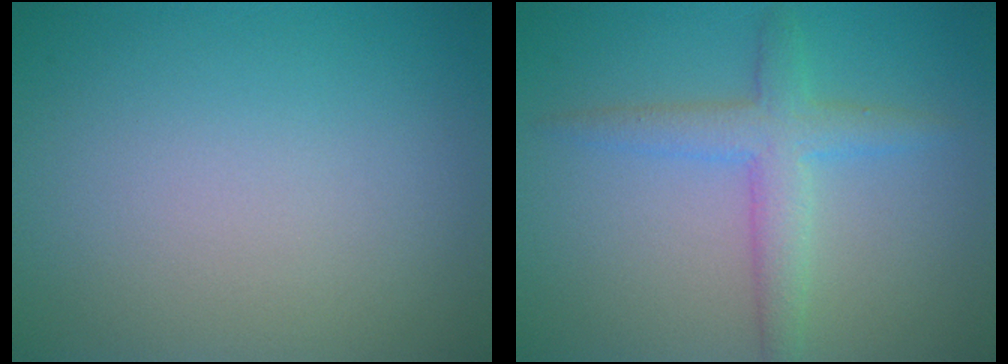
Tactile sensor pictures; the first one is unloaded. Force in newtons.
{"total": 3.4, "press": 3.4, "slide": 0.0}